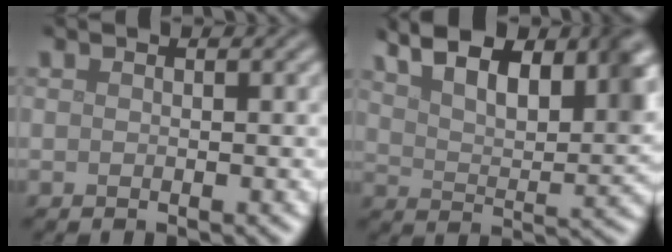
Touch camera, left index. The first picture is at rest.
{"total": 10.5, "force": [6.0, 4.4, 7.4], "torque": [-0.110, 0.019, 0.095]}